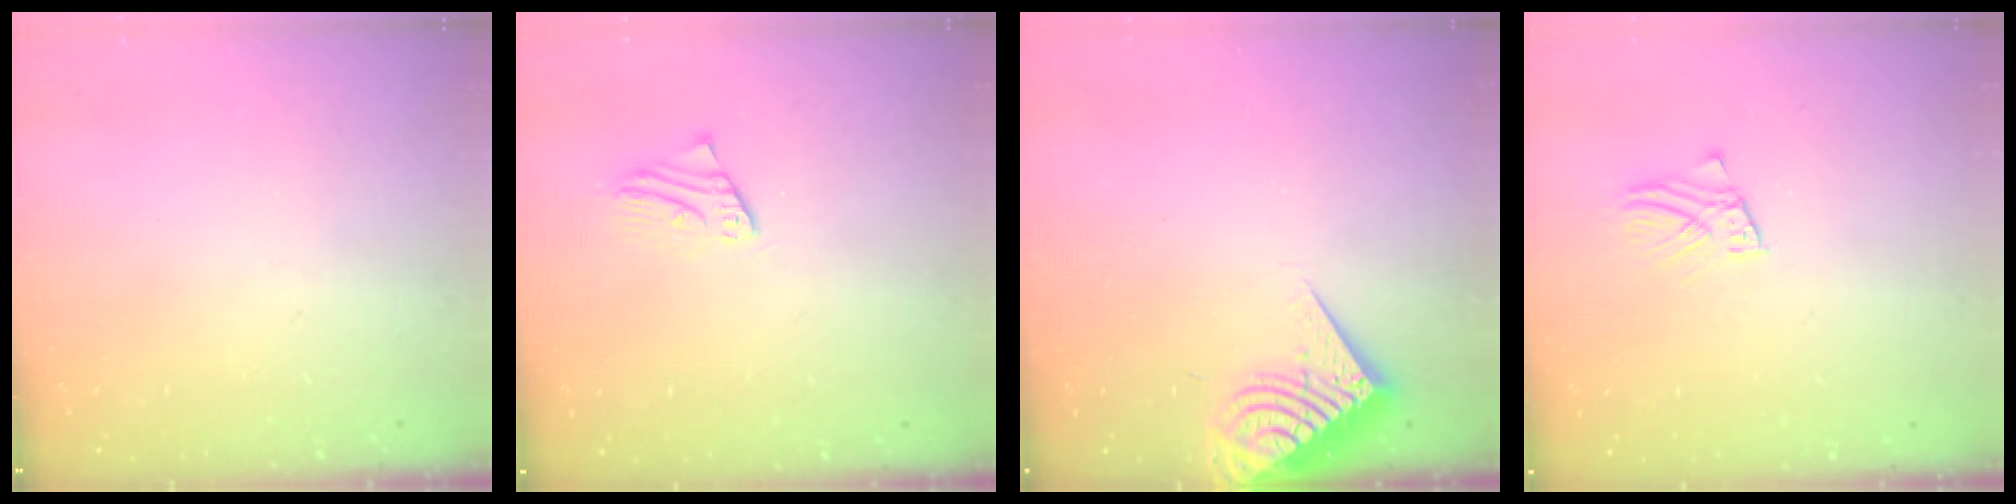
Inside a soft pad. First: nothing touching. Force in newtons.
{"total": 2.0, "press": 2.0, "slide": 0.1}
{"total": 9.1, "press": 9.0, "slide": 0.8}
{"total": 3.1, "press": 3.1, "slide": 0.2}